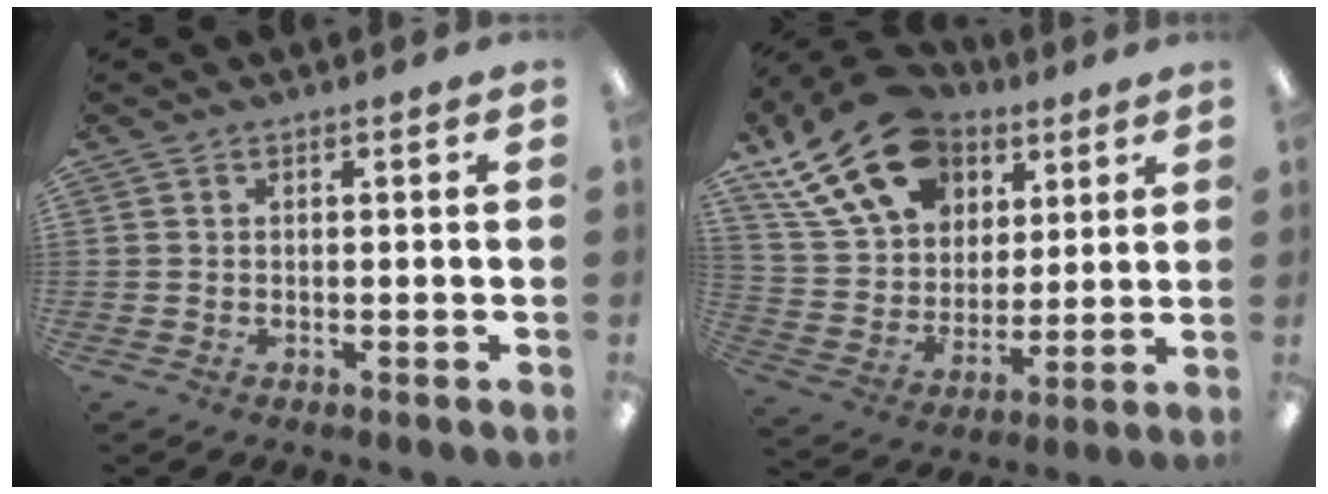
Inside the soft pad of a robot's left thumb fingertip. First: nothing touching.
{"total": 21.2, "force": [12.2, 14.4, 9.6], "torque": [-0.175, -0.049, 0.228]}